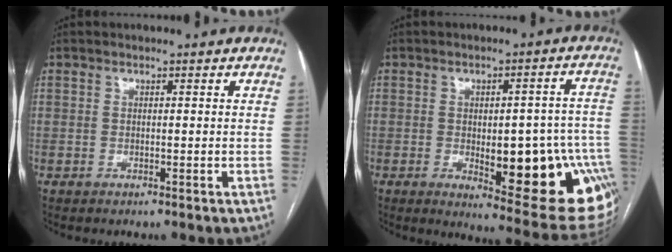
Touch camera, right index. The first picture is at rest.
{"total": 20.4, "force": [-5.5, 5.8, 18.8], "torque": [-0.141, 0.017, -0.049]}